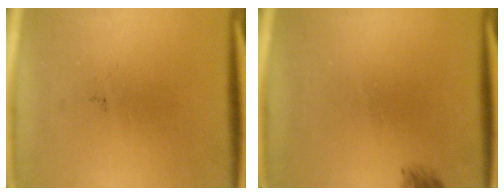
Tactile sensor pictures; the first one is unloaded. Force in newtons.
{"total": 1.2}